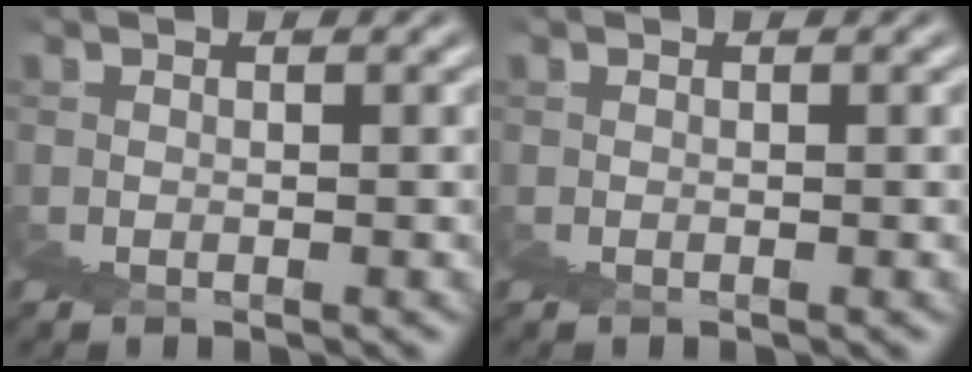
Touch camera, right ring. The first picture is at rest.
{"total": 0.0}